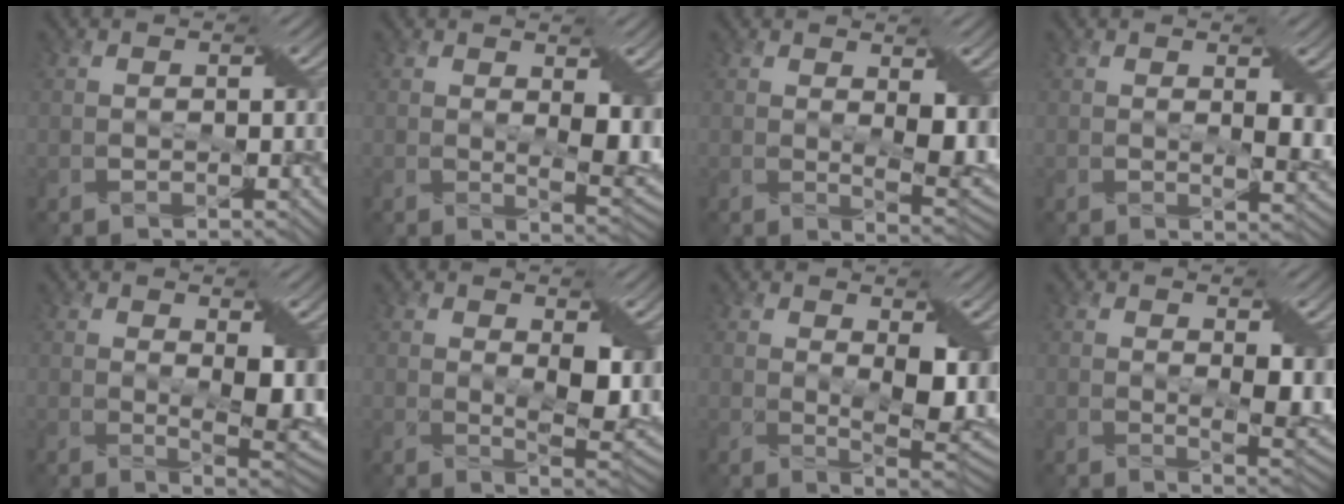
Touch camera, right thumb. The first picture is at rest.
{"total": 6.0, "force": [1.2, 2.7, 5.3], "torque": [-0.090, -0.013, 0.028]}
{"total": 6.3, "force": [1.2, 2.7, 5.5], "torque": [-0.093, -0.012, 0.028]}
{"total": 4.1, "force": [1.2, 1.5, 3.6], "torque": [-0.058, -0.007, 0.024]}
{"total": 7.4, "force": [1.4, 3.2, 6.5], "torque": [-0.110, -0.013, 0.030]}
{"total": 7.2, "force": [1.6, 3.2, 6.2], "torque": [-0.111, -0.012, 0.034]}
{"total": 8.5, "force": [1.7, 3.7, 7.4], "torque": [-0.127, -0.012, 0.036]}
{"total": 5.4, "force": [1.1, 2.3, 4.7], "torque": [-0.080, -0.012, 0.026]}